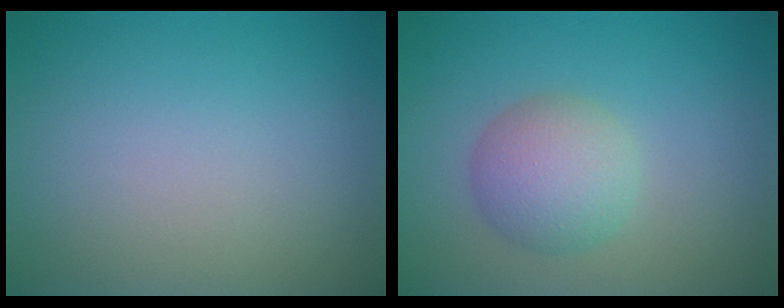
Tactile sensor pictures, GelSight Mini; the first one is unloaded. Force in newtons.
{"total": 3.8, "press": 3.8, "slide": 0.1}